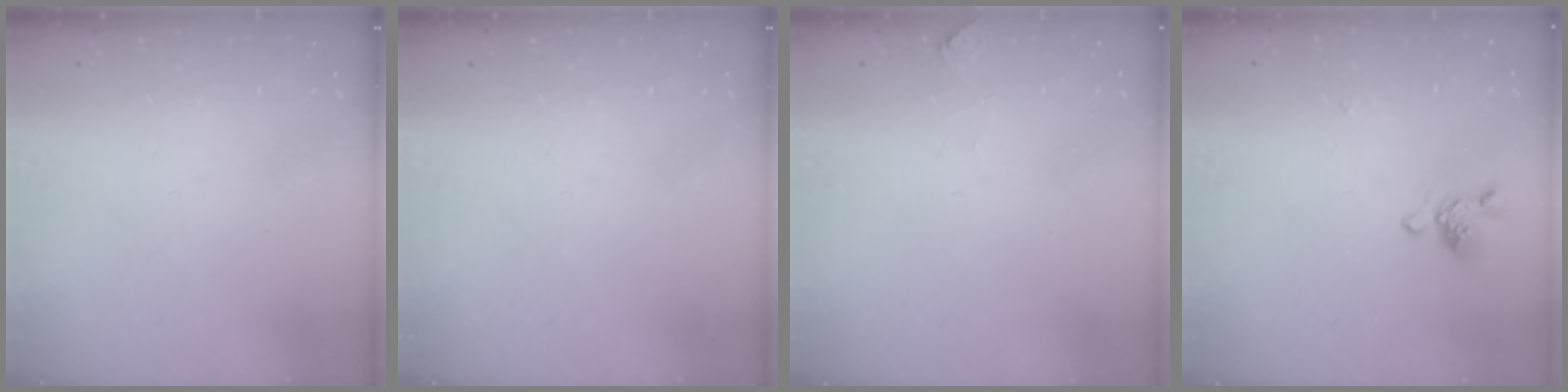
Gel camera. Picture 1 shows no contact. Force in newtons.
{"total": 0.0}
{"total": 5.1, "press": 5.0, "slide": 0.4}
{"total": 2.0, "press": 1.8, "slide": 0.8}